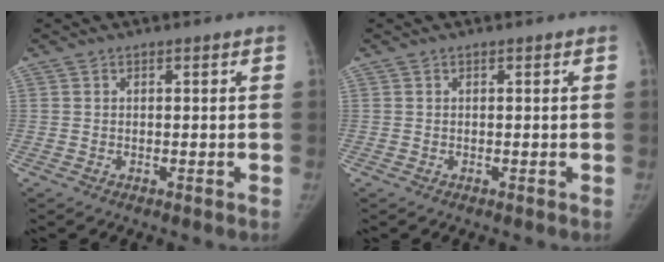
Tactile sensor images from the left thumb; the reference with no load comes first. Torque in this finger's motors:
{"motor_torque": [-0.03, 0.03, 0.27, -0.16, 0.00]}